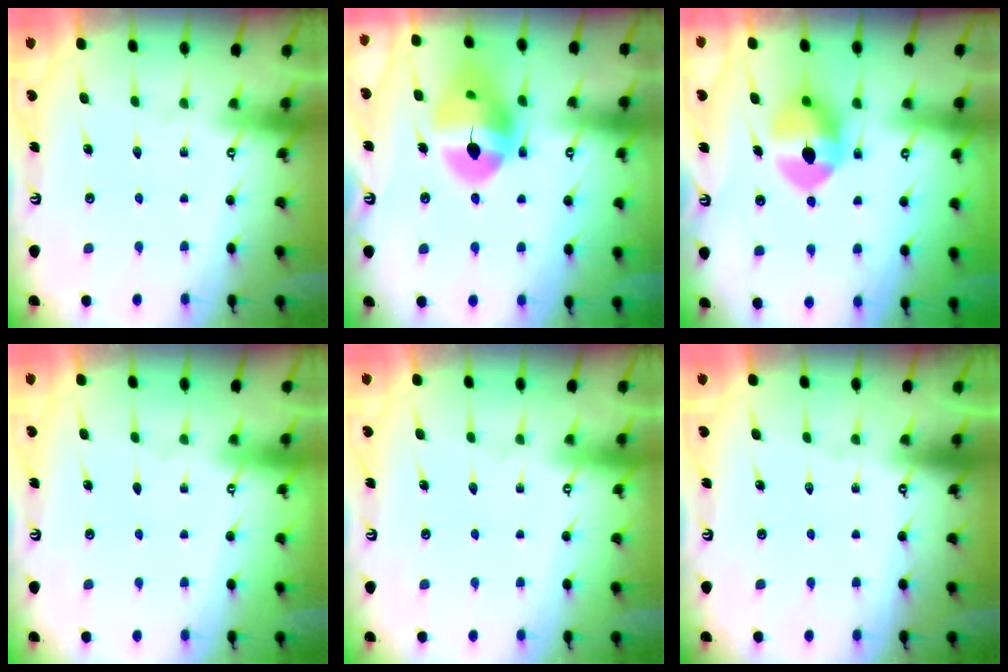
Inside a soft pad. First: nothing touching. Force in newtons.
{"total": 15.5, "press": 15.5, "slide": 1.6}
{"total": 10.0, "press": 9.9, "slide": 1.7}
{"total": 0.0}
{"total": 0.0}
{"total": 0.0}